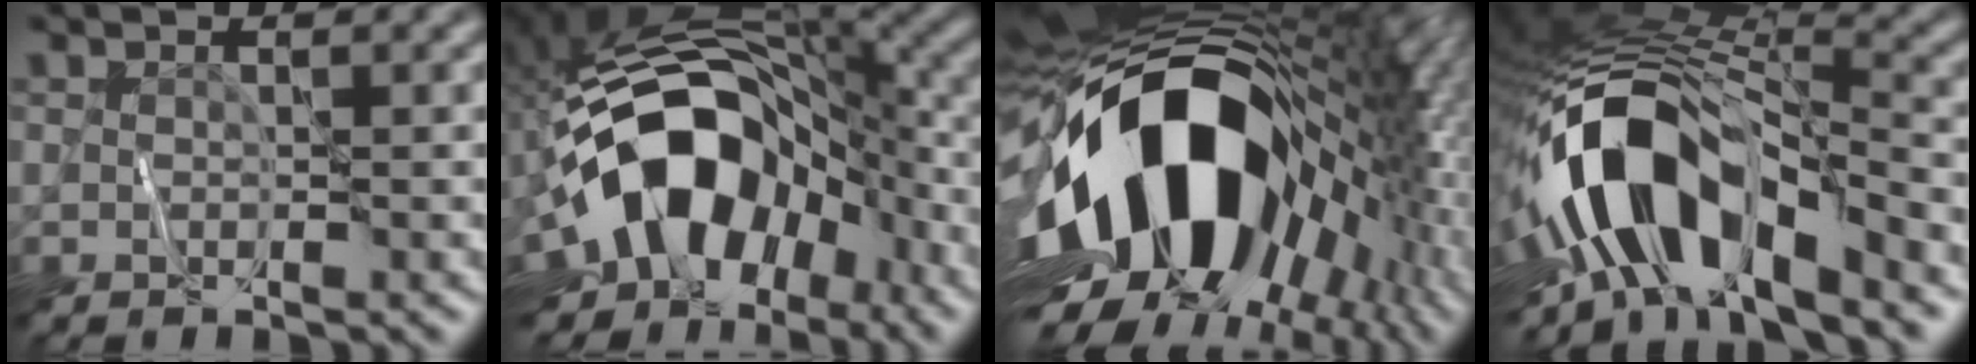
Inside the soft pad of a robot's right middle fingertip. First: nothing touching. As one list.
[{"total": 14.5, "force": [-4.4, 9.2, 10.3], "torque": [-0.161, 0.016, -0.093]}, {"total": 17.9, "force": [-1.2, 11.8, 13.4], "torque": [-0.235, 0.010, -0.035]}, {"total": 13.1, "force": [-5.0, 5.6, 10.8], "torque": [-0.184, 0.007, -0.091]}]